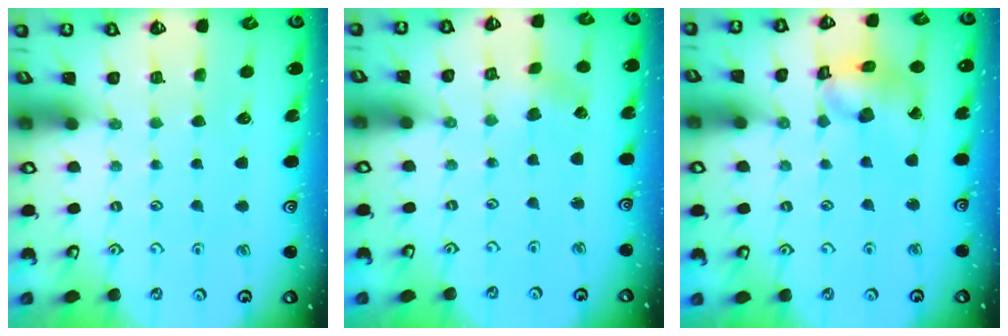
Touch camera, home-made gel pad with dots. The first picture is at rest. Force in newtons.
{"total": 0.0}
{"total": 13.1, "press": 12.9, "slide": 1.9}